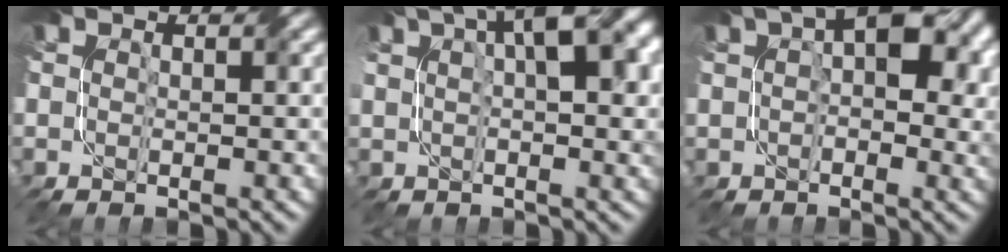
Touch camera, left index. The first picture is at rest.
{"total": 7.3, "force": [3.5, 2.6, 5.8], "torque": [-0.083, 0.025, 0.050]}
{"total": 6.0, "force": [2.2, 3.2, 4.6], "torque": [-0.055, 0.016, 0.025]}